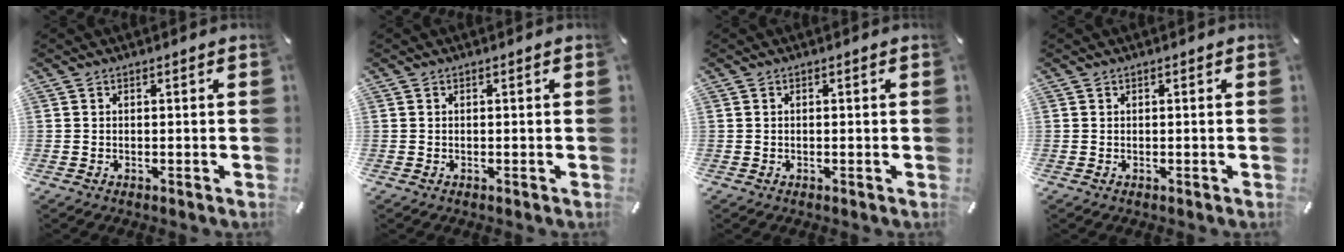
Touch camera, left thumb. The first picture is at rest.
{"total": 0.0}
{"total": 0.5, "force": [-0.1, 0.3, 0.5], "torque": [-0.009, 0.001, -0.003]}
{"total": 0.0}